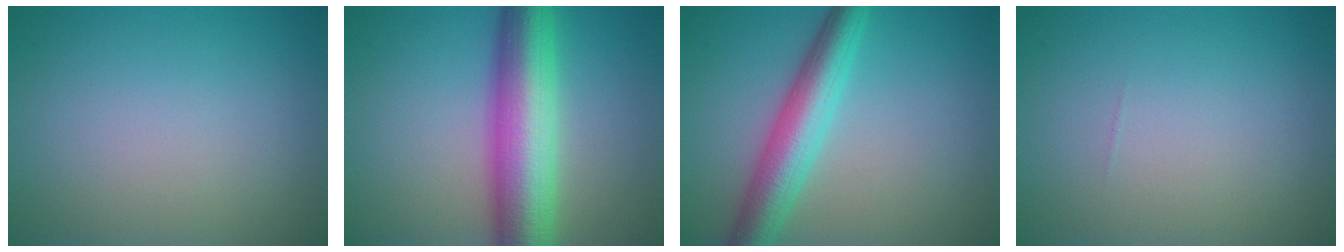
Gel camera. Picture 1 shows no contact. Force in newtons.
{"total": 9.9, "press": 9.9, "slide": 0.1}
{"total": 5.8, "press": 5.8, "slide": 0.3}
{"total": 0.0}